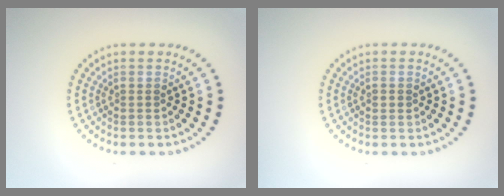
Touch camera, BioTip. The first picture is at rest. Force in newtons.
{"total": 1.0, "press": 0.9, "slide": 0.1}